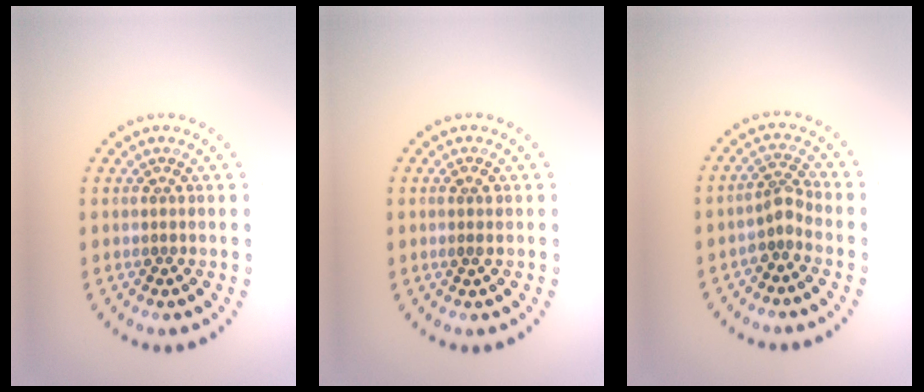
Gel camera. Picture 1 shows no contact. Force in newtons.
{"total": 0.8, "press": 0.7, "slide": 0.3}
{"total": 1.9, "press": 1.3, "slide": 1.4}